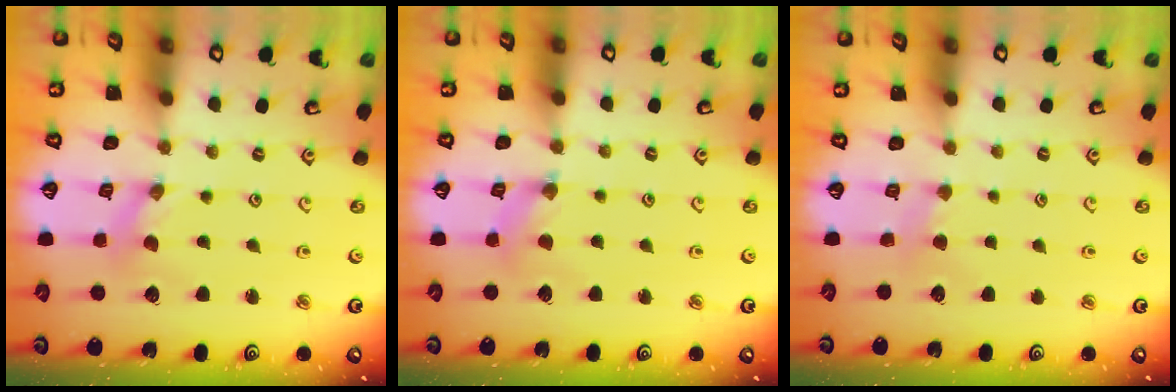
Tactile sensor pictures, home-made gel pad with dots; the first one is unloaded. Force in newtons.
{"total": 1.5, "press": 1.4, "slide": 0.3}
{"total": 2.2, "press": 2.2, "slide": 0.3}